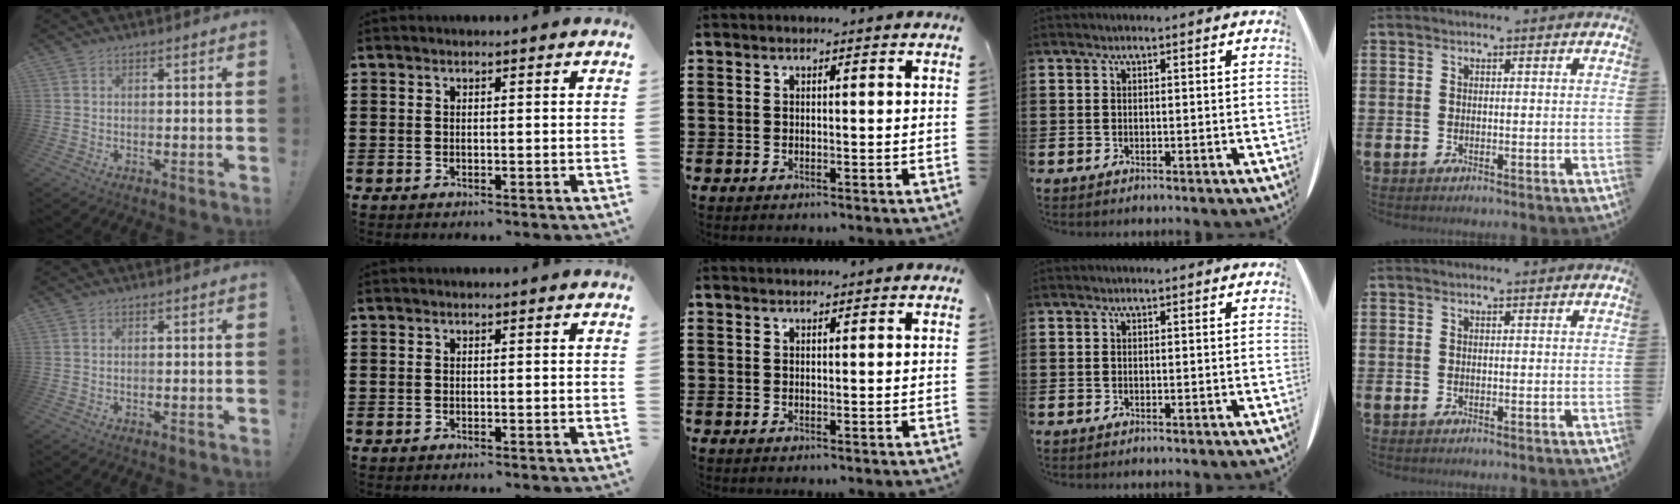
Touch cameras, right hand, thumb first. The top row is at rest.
{"middle": {"total": 0.6, "force": [0.6, 0.0, 0.0], "torque": [-0.002, 0.000, 0.013]}}